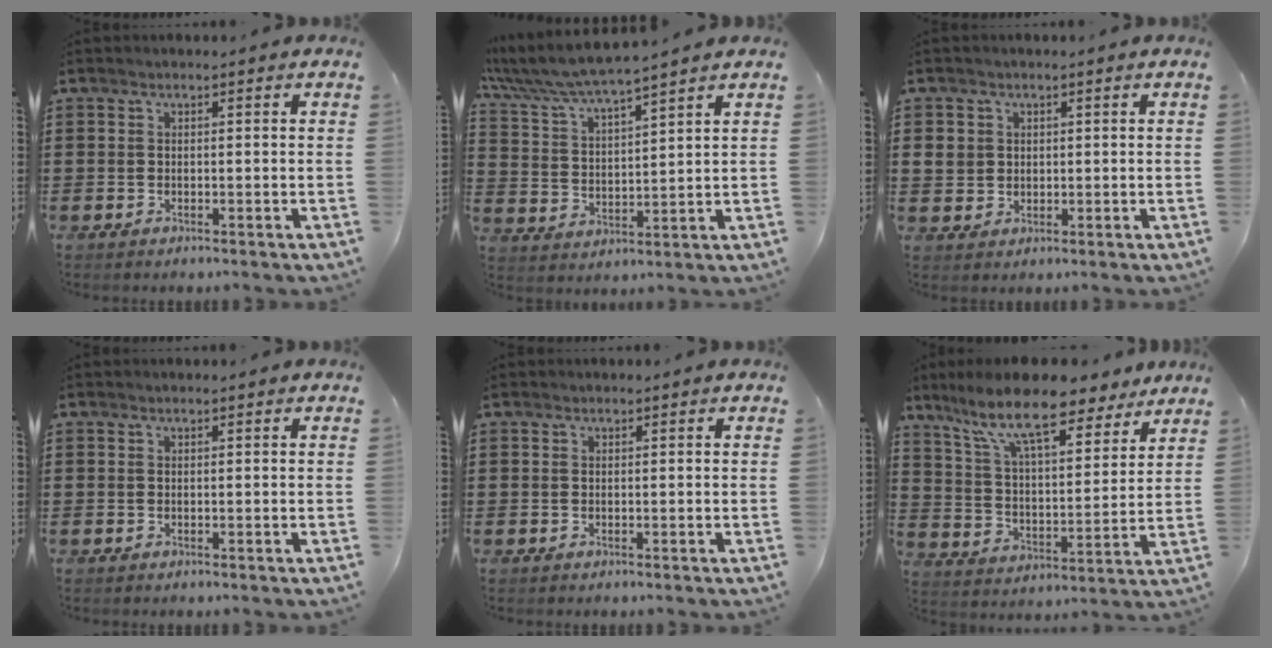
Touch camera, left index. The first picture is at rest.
{"total": 5.6, "force": [5.1, 0.0, 2.2], "torque": [-0.067, -0.032, 0.085]}
{"total": 2.8, "force": [0.8, 2.6, 0.7], "torque": [-0.026, 0.009, 0.012]}
{"total": 0.0}
{"total": 0.0}
{"total": 12.5, "force": [9.8, 2.8, 7.3], "torque": [-0.167, -0.038, 0.171]}